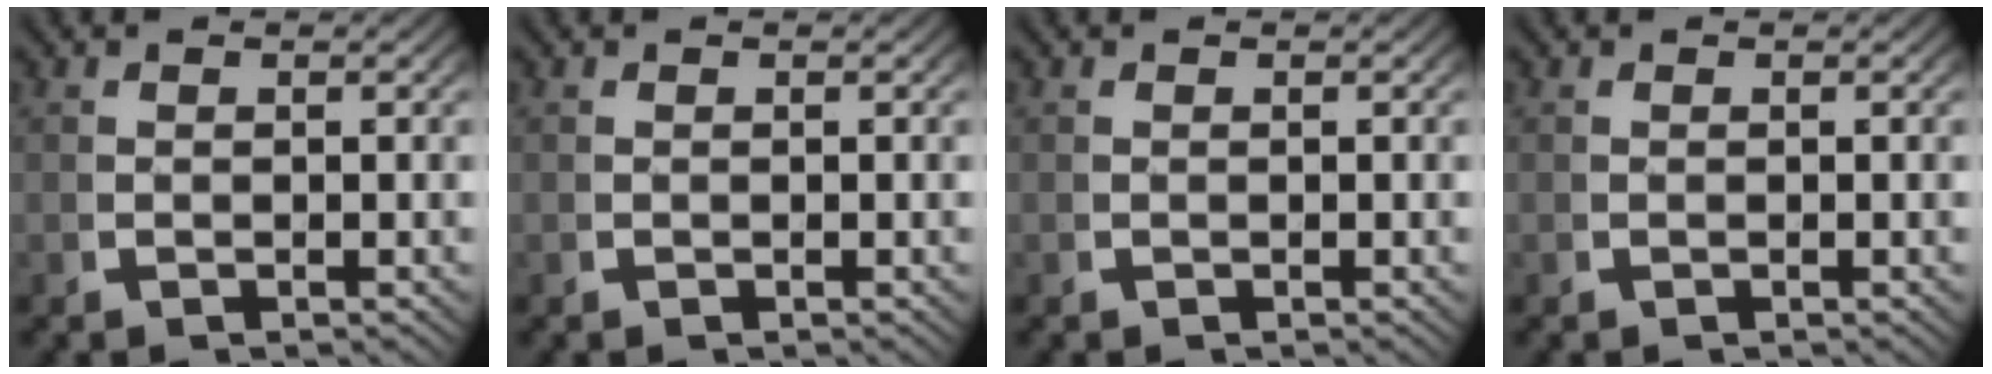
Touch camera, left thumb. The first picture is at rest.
{"total": 0.0}
{"total": 0.0}
{"total": 0.0}